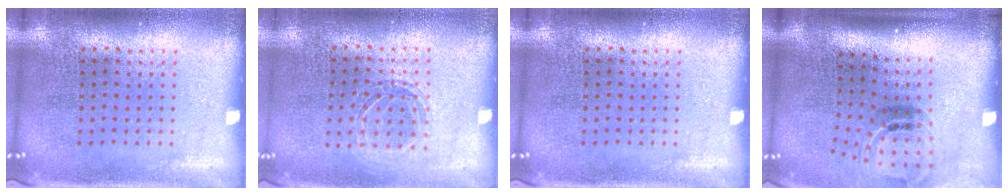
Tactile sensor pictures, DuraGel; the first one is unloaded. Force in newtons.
{"total": 1.2, "press": 1.1, "slide": 0.4}
{"total": 0.0}
{"total": 1.9, "press": 1.1, "slide": 1.5}